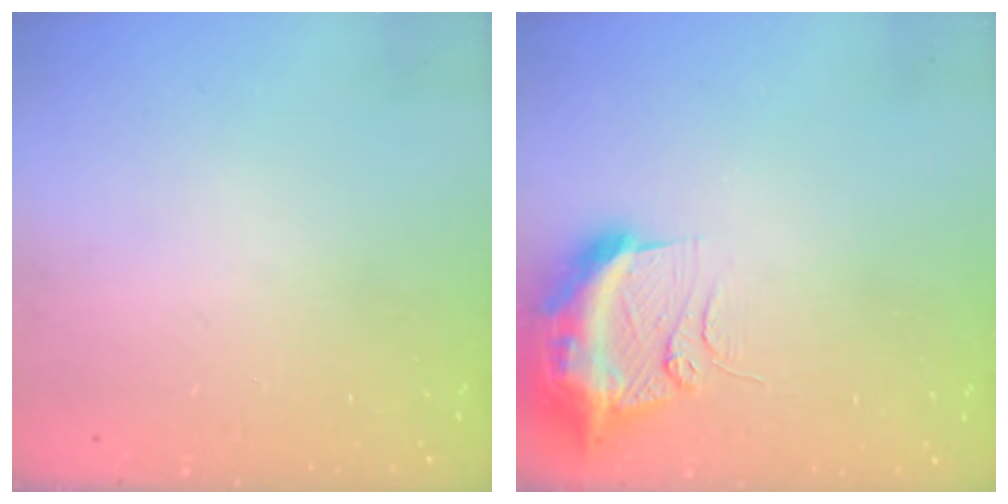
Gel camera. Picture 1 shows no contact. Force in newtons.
{"total": 13.2, "press": 13.1, "slide": 1.4}